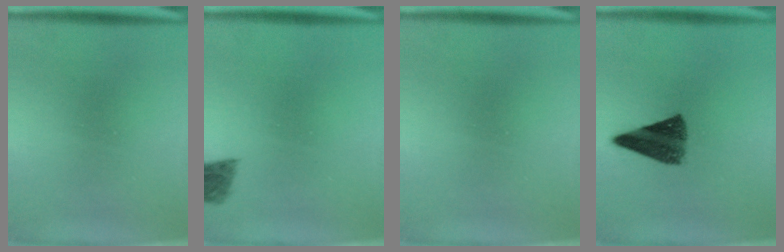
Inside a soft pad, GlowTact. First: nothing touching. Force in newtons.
{"total": 2.7}
{"total": 0.0}
{"total": 8.4}